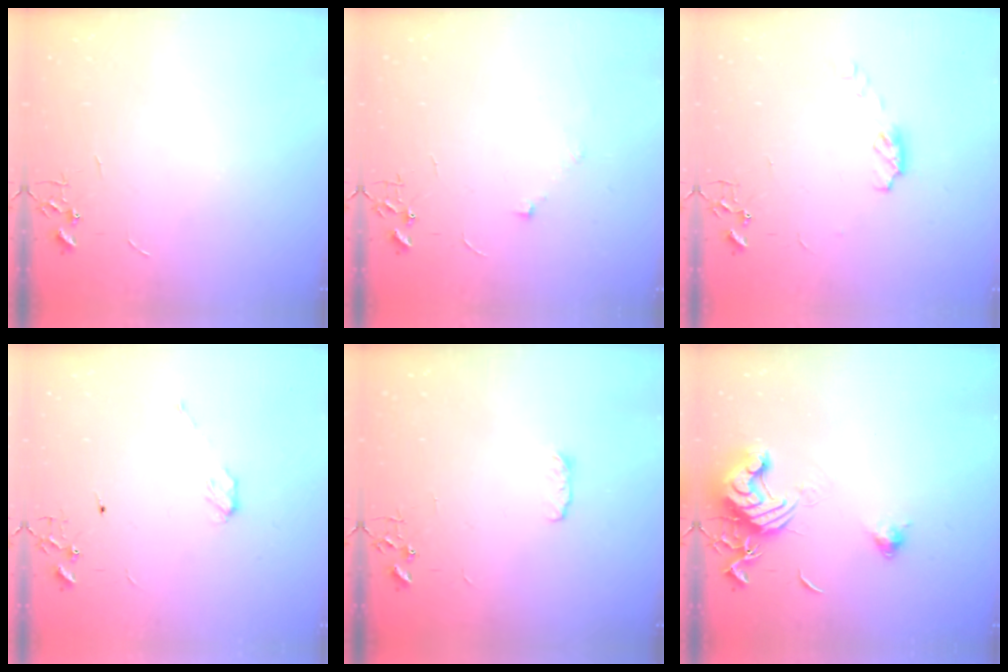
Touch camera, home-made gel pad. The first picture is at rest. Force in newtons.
{"total": 4.0, "press": 3.6, "slide": 1.6}
{"total": 5.4, "press": 5.3, "slide": 0.4}
{"total": 3.9, "press": 3.9, "slide": 0.3}
{"total": 4.2, "press": 4.1, "slide": 0.6}
{"total": 12.6, "press": 12.5, "slide": 1.6}